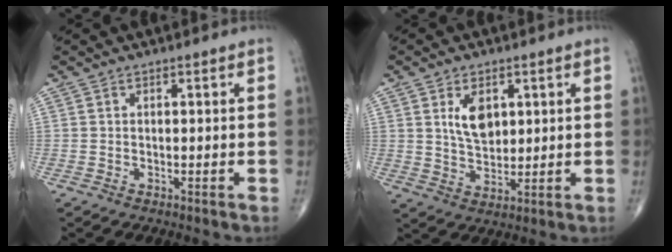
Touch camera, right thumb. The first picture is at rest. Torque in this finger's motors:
{"motor_torque": [-0.55, 0.71, 0.42, 0.47, 0.09]}